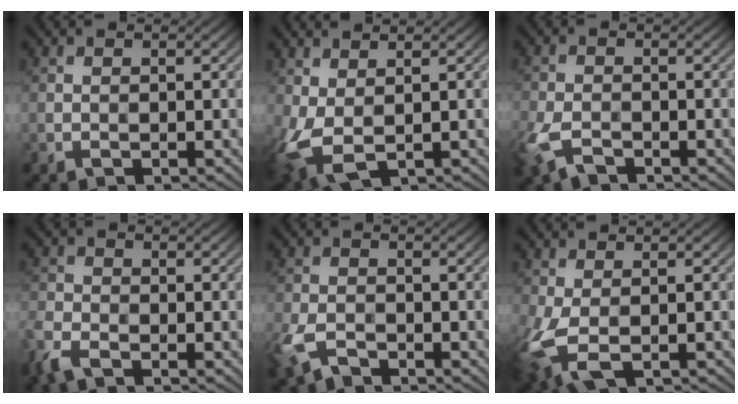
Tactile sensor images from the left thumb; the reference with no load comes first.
{"total": 6.0, "force": [0.0, 3.4, 5.0], "torque": [-0.126, -0.021, 0.010]}
{"total": 6.2, "force": [-3.2, 3.4, 4.0], "torque": [-0.102, -0.020, -0.064]}
{"total": 4.1, "force": [-3.0, 1.8, 2.1], "torque": [-0.059, -0.014, -0.067]}
{"total": 5.5, "force": [-3.2, 3.0, 3.3], "torque": [-0.081, -0.014, -0.067]}
{"total": 6.8, "force": [-1.8, 3.7, 5.4], "torque": [-0.138, -0.025, -0.023]}